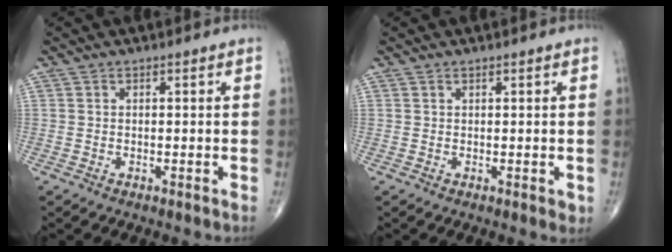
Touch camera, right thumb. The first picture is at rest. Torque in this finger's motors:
{"motor_torque": [0.29, 0.48, -0.11, -0.04, 0.08]}